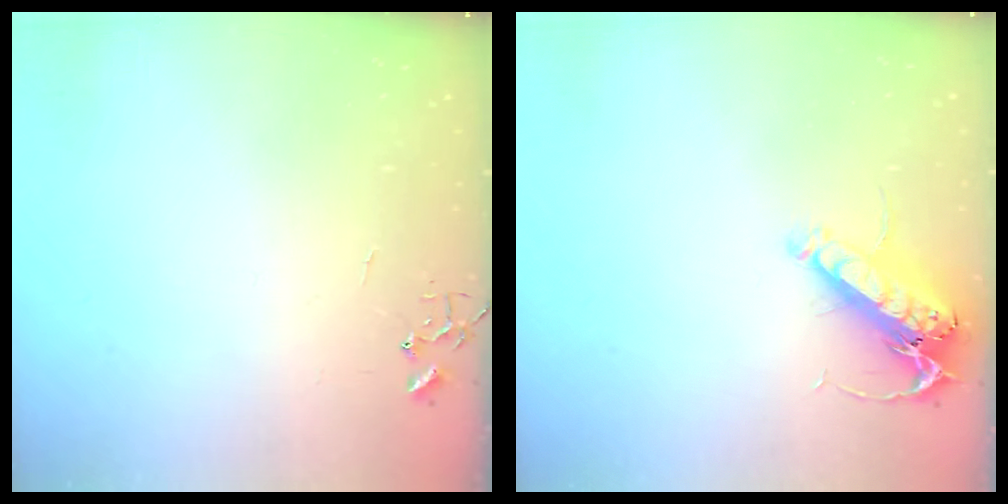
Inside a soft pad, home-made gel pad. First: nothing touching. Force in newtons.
{"total": 14.2, "press": 14.0, "slide": 2.5}